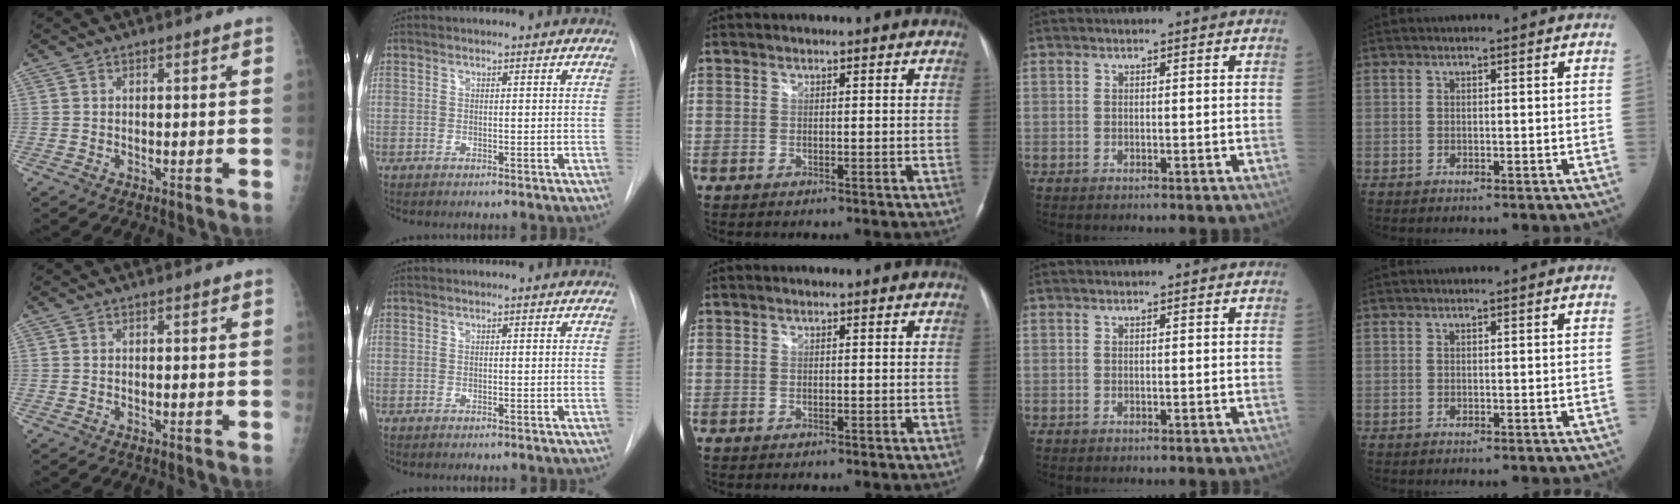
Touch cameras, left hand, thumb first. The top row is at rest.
{}